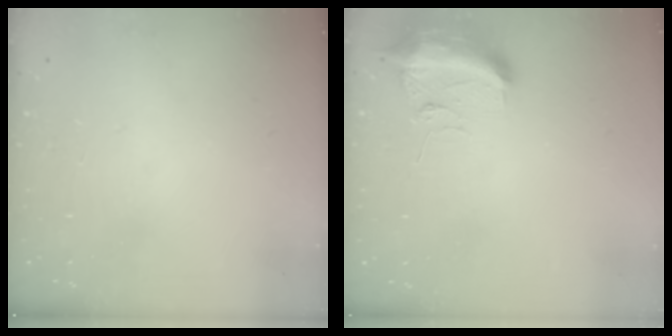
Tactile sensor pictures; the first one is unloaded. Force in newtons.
{"total": 10.1, "press": 10.0, "slide": 1.2}